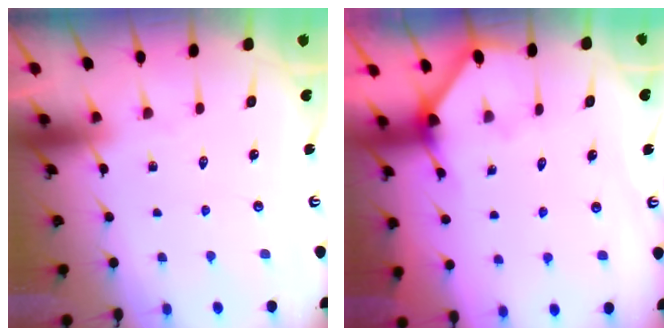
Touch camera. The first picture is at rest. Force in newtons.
{"total": 2.6, "press": 2.6, "slide": 0.4}